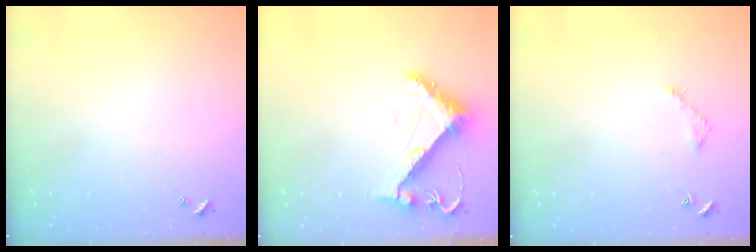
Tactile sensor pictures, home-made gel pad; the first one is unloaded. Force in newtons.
{"total": 8.9, "press": 8.9, "slide": 0.3}
{"total": 3.0, "press": 3.0, "slide": 0.4}